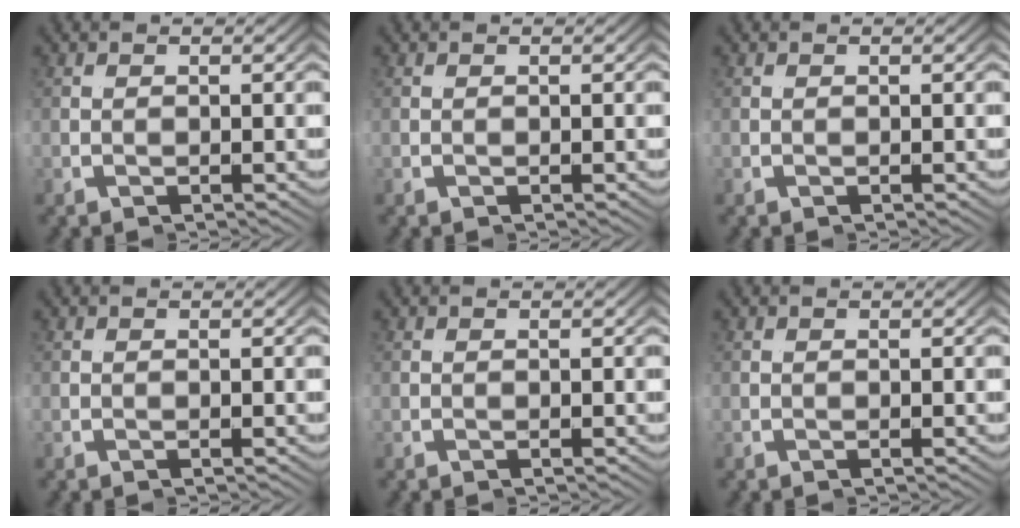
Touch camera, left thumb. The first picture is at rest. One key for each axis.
{"total": 0.0}
{"total": 0.0}
{"total": 0.0}
{"total": 0.0}
{"total": 0.0}